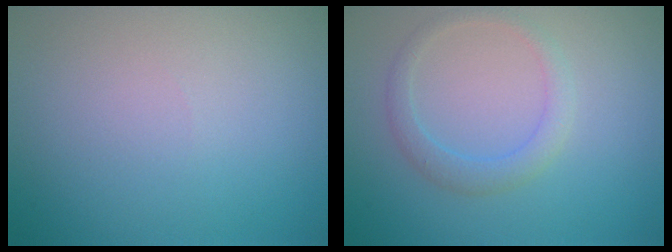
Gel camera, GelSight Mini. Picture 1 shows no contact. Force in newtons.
{"total": 2.0, "press": 2.0, "slide": 0.1}